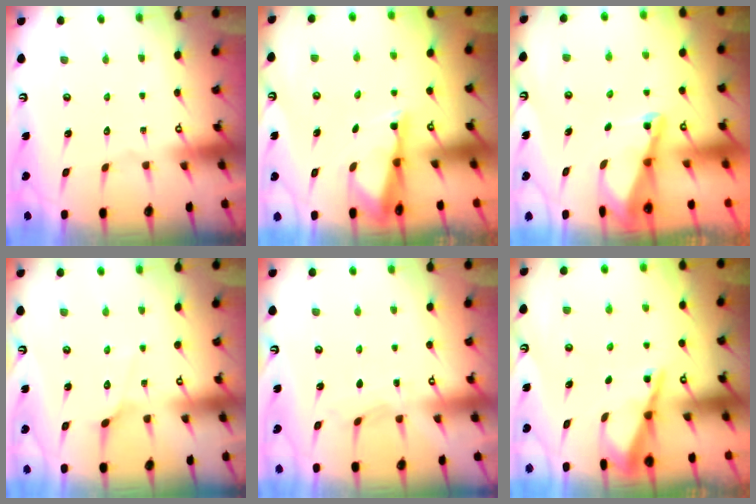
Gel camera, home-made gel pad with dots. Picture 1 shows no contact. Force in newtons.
{"total": 2.7, "press": 2.7, "slide": 0.5}
{"total": 2.1, "press": 2.1, "slide": 0.4}
{"total": 2.8, "press": 2.7, "slide": 0.6}
{"total": 4.0, "press": 4.0, "slide": 0.5}
{"total": 2.9, "press": 2.9, "slide": 0.2}